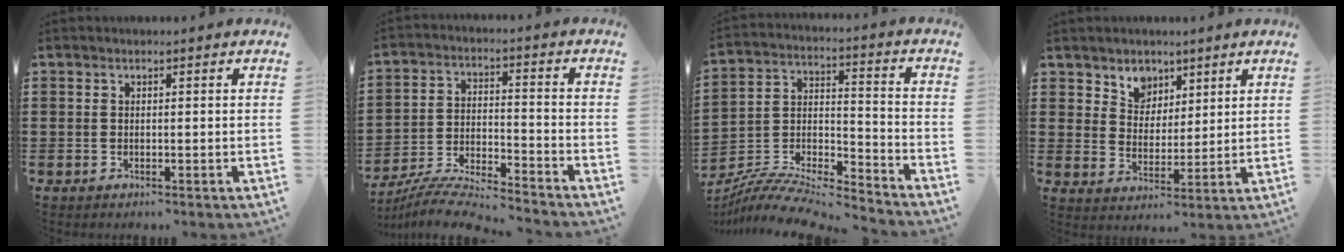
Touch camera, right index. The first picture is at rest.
{"total": 7.5, "force": [-7.2, 0.1, 2.0], "torque": [-0.052, -0.002, -0.143]}
{"total": 9.5, "force": [-9.0, 1.3, 2.6], "torque": [-0.051, 0.006, -0.180]}
{"total": 4.8, "force": [3.2, 3.5, 0.0], "torque": [-0.027, 0.002, 0.059]}